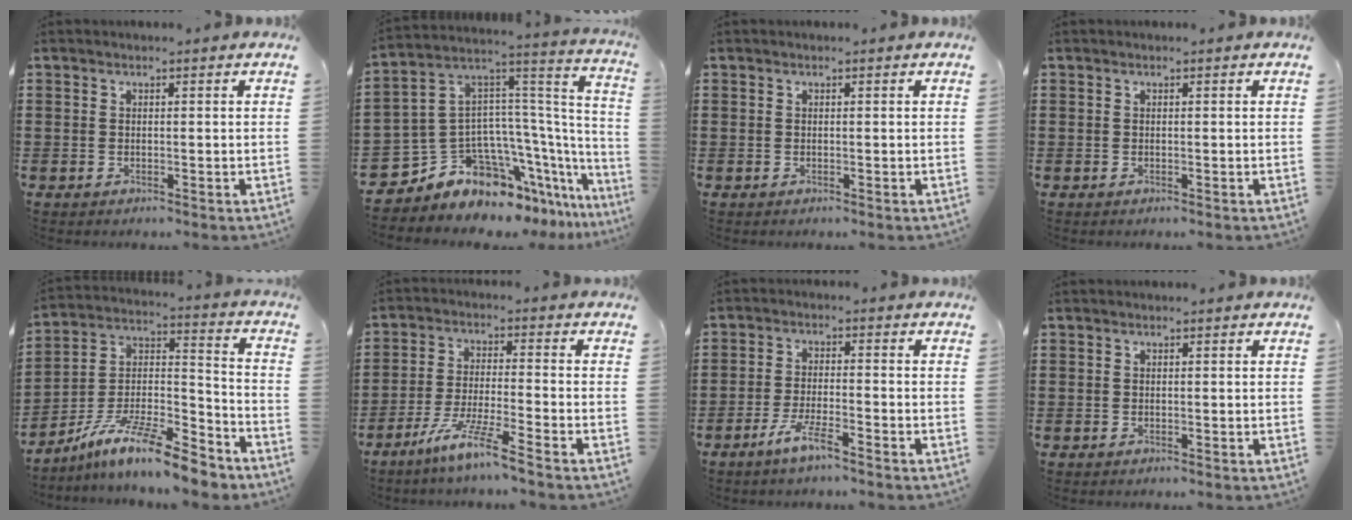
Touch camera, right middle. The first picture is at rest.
{"total": 10.1, "force": [-7.6, 5.4, 3.8], "torque": [-0.114, -0.010, -0.151]}
{"total": 0.0}
{"total": 0.0}
{"total": 12.4, "force": [-10.1, 1.5, 7.0], "torque": [-0.132, 0.018, -0.196]}
{"total": 7.3, "force": [-5.9, -0.5, 4.3], "torque": [-0.093, -0.016, -0.115]}
{"total": 4.7, "force": [-3.3, 0.4, 3.3], "torque": [-0.074, -0.006, -0.063]}
{"total": 0.0}